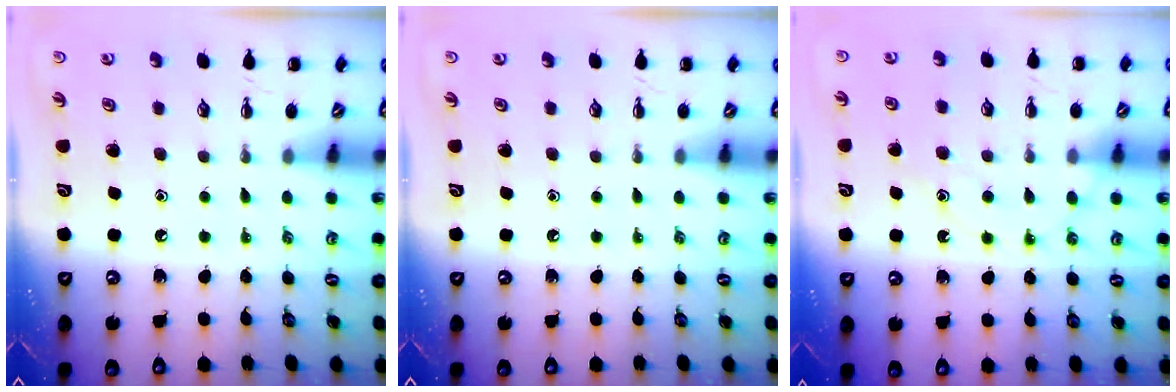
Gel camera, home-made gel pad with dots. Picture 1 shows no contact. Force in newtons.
{"total": 0.0}
{"total": 12.4, "press": 12.4, "slide": 1.3}